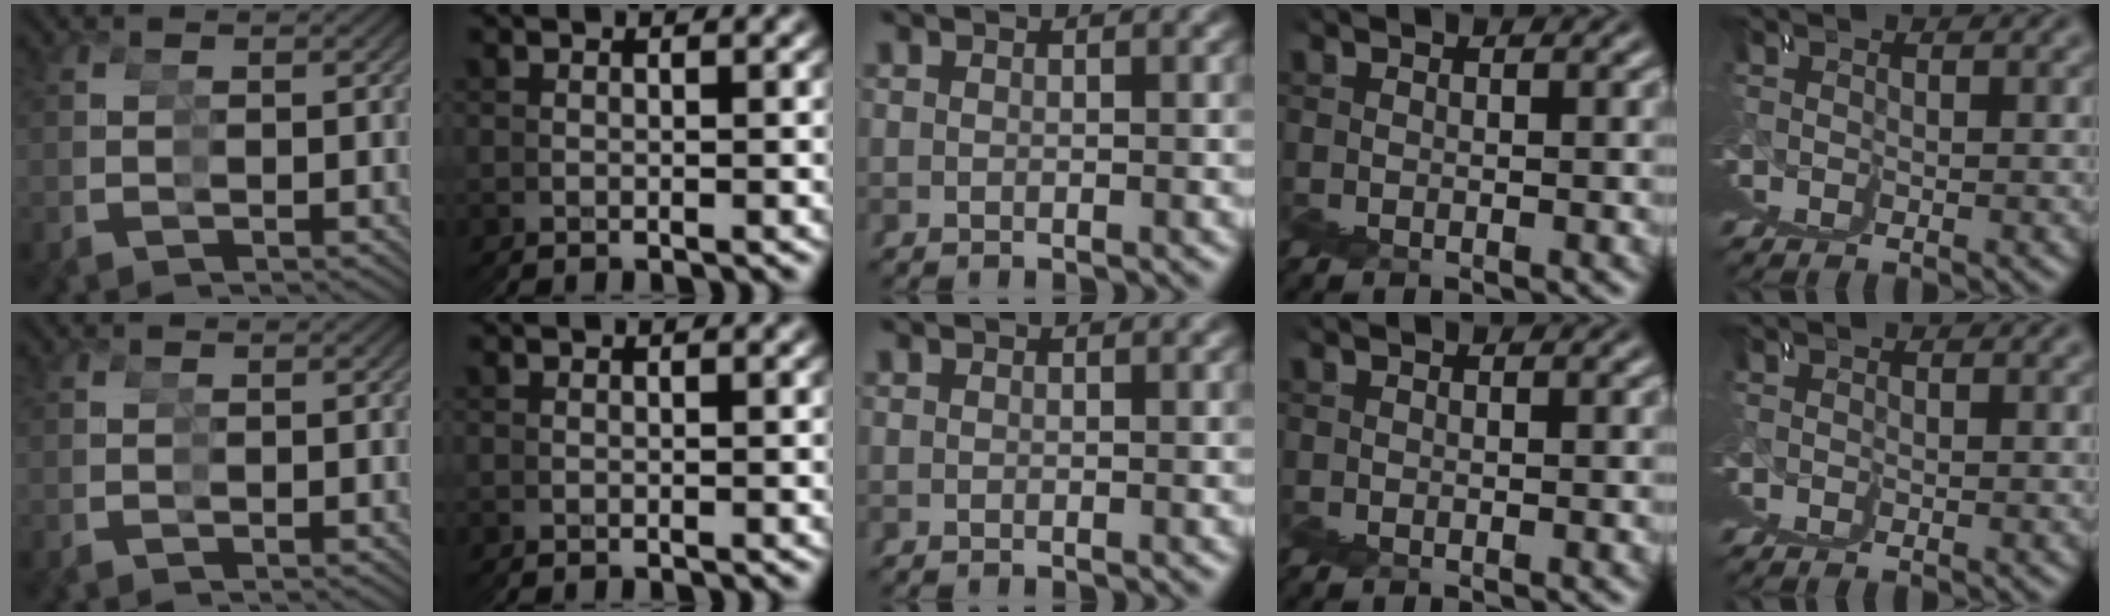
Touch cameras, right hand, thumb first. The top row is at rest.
{}